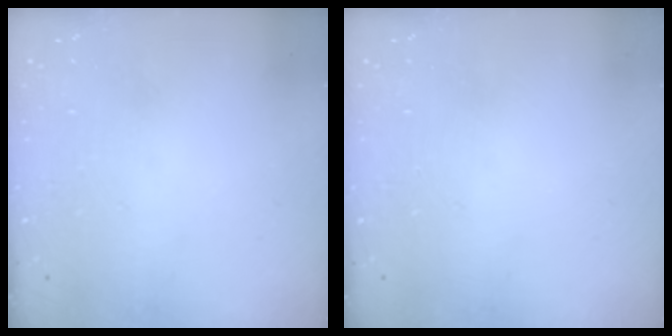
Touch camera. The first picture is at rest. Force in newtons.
{"total": 0.0}